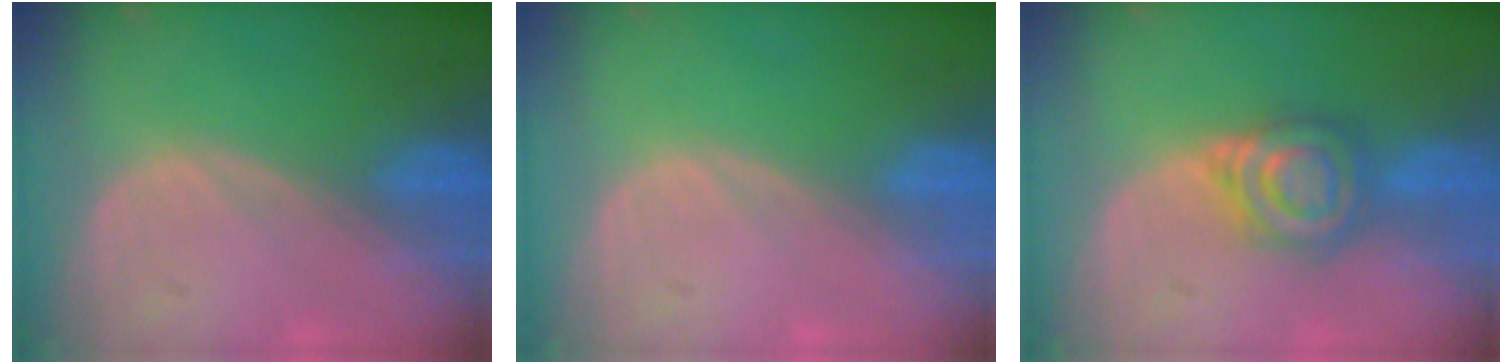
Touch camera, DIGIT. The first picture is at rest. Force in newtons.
{"total": 0.0}
{"total": 6.4, "press": 6.3, "slide": 1.2}